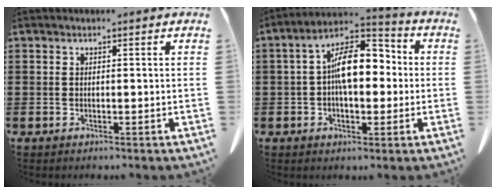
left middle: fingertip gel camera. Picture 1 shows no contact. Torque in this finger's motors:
{"motor_torque": [2.14, 0.00, 0.88, 0.21]}